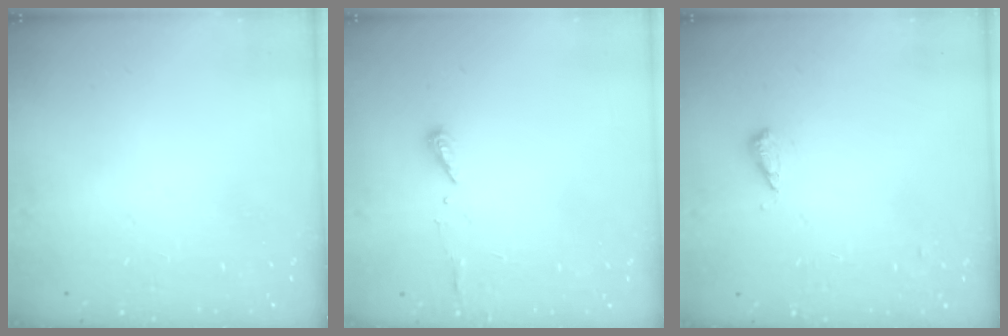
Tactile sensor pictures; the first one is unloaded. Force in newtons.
{"total": 6.3, "press": 6.3, "slide": 0.5}
{"total": 8.3, "press": 8.3, "slide": 0.9}